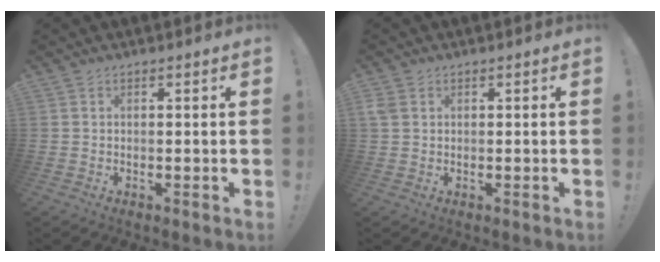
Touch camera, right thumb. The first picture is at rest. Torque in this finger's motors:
{"motor_torque": [0.09, -0.04, -0.04, 0.41, 0.05]}